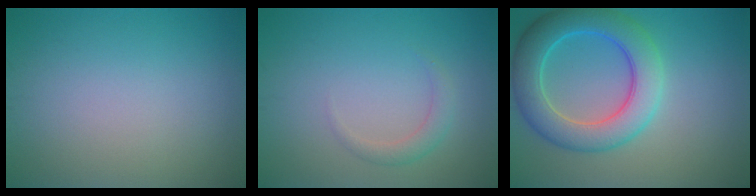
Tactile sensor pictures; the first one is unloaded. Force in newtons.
{"total": 1.6, "press": 1.6, "slide": 0.1}
{"total": 7.2, "press": 7.2, "slide": 0.2}